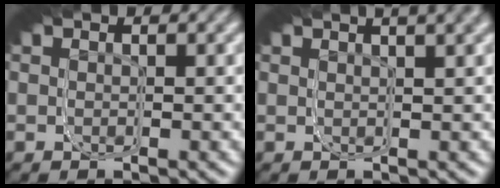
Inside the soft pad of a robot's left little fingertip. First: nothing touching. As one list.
[{"total": 1.3, "force": [1.1, -0.5, 0.5], "torque": [-0.012, 0.005, 0.018]}]